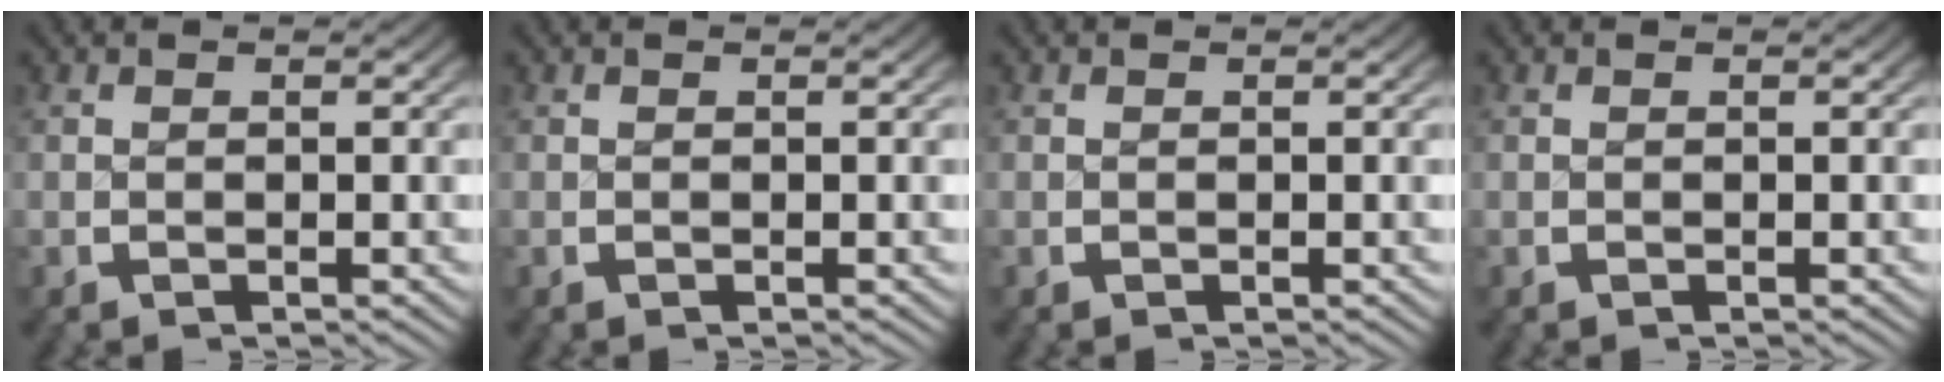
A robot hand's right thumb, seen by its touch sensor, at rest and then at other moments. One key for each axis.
{"total": 0.0}
{"total": 0.0}
{"total": 0.0}